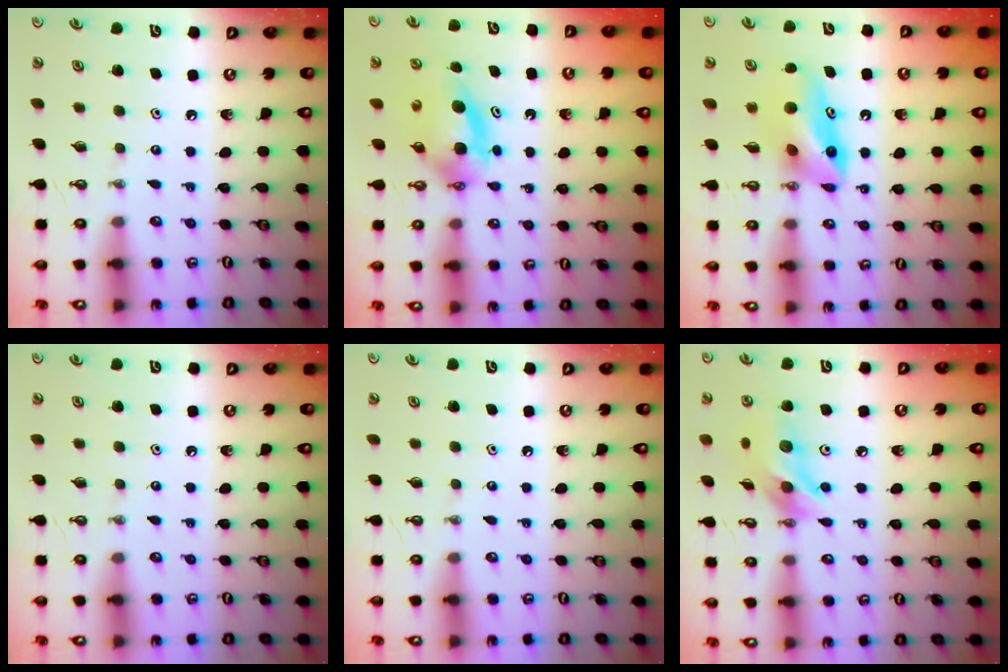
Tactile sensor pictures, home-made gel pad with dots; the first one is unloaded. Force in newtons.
{"total": 5.6, "press": 5.4, "slide": 1.2}
{"total": 9.1, "press": 7.9, "slide": 4.5}
{"total": 0.0}
{"total": 0.0}
{"total": 12.6, "press": 12.6, "slide": 0.8}